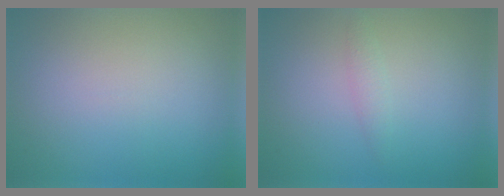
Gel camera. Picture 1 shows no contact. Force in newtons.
{"total": 1.0, "press": 1.0, "slide": 0.1}